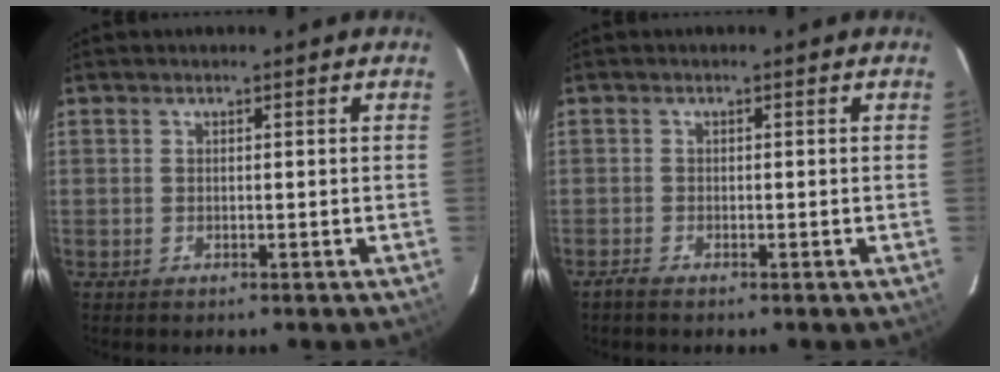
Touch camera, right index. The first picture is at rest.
{"total": 1.3, "force": [-1.2, 0.2, 0.5], "torque": [-0.014, -0.004, -0.024]}